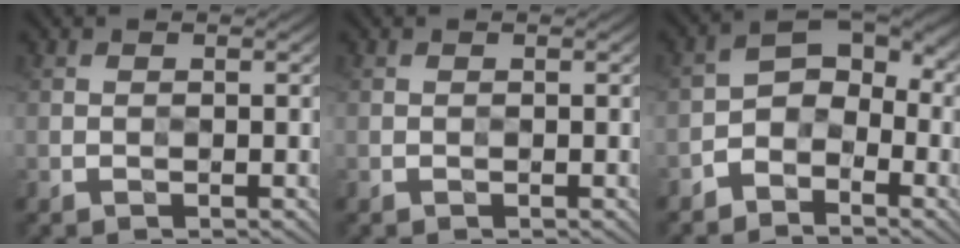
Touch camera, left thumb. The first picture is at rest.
{"total": 0.0}
{"total": 4.9, "force": [-3.1, 2.8, 2.5], "torque": [-0.030, 0.004, -0.072]}